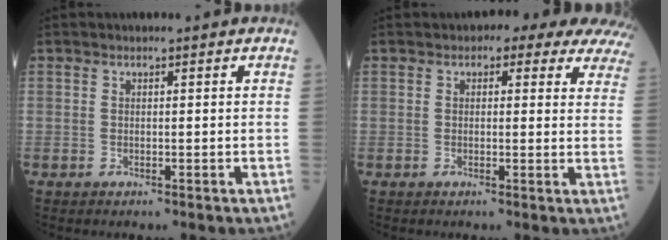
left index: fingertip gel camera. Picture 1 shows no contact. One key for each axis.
{"total": 11.3, "fx": 9.7, "fy": 3.9, "fz": 4.2, "tx": -0.016, "ty": 0.002, "tz": 0.077}